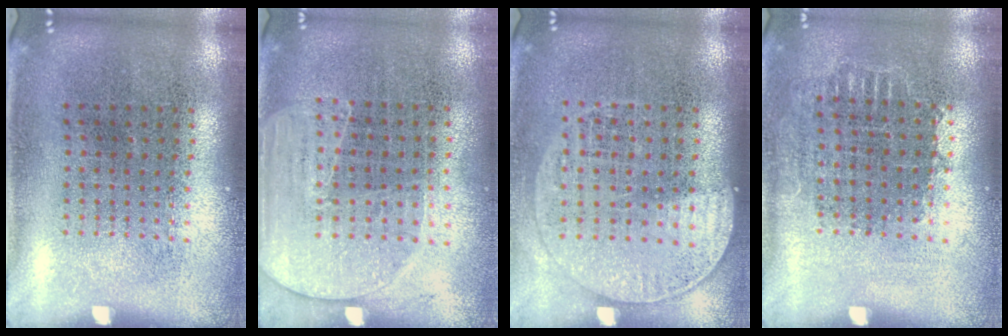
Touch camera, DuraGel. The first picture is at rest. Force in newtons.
{"total": 1.6, "press": 1.4, "slide": 0.8}
{"total": 1.3, "press": 1.2, "slide": 0.5}
{"total": 0.7, "press": 0.7, "slide": 0.2}